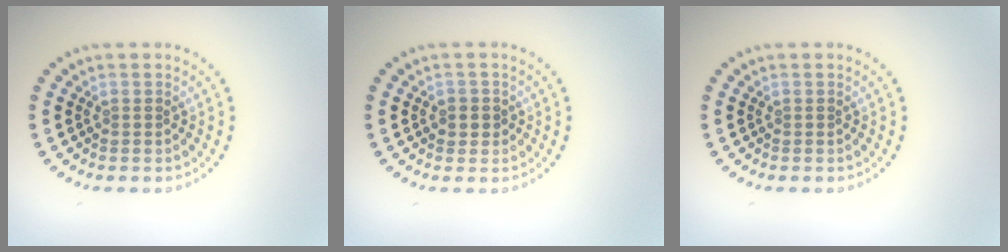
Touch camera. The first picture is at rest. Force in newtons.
{"total": 1.5, "press": 1.4, "slide": 0.5}
{"total": 0.0}